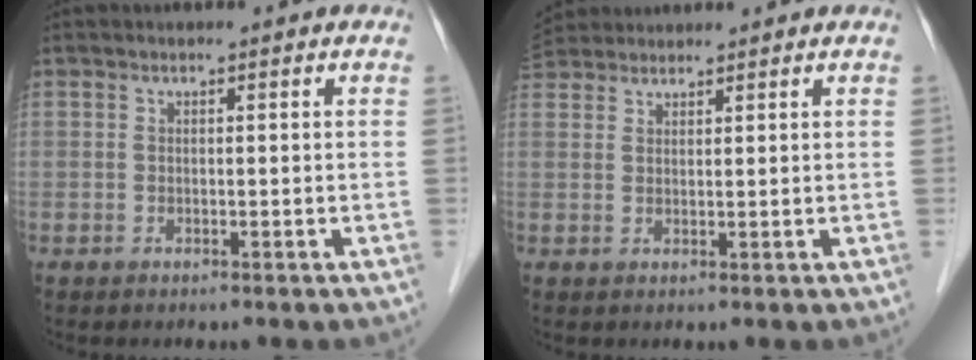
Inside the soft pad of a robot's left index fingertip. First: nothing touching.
{"total": 5.3, "force": [5.0, 1.5, 0.9], "torque": [-0.025, 0.033, 0.095]}